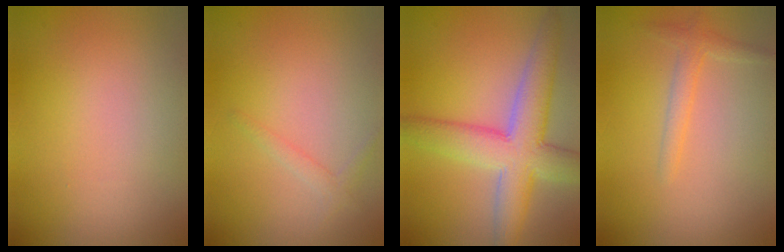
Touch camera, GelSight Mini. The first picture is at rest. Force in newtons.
{"total": 1.1, "press": 1.1, "slide": 0.1}
{"total": 7.4, "press": 7.4, "slide": 0.5}
{"total": 1.3, "press": 1.3, "slide": 0.1}